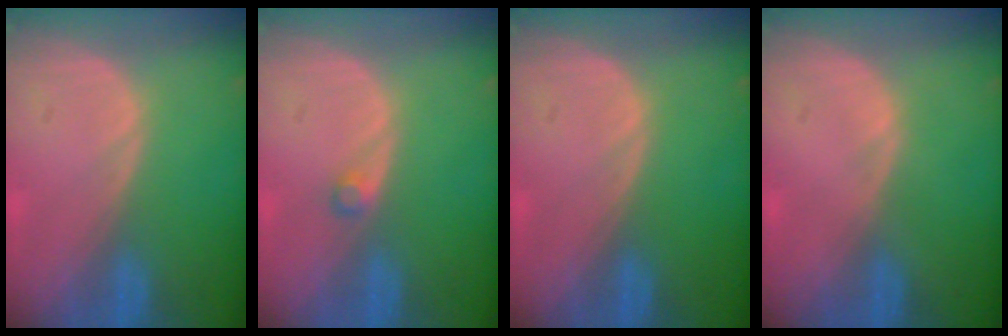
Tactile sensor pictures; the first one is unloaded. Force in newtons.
{"total": 1.2, "press": 1.2, "slide": 0.2}
{"total": 0.0}
{"total": 0.0}